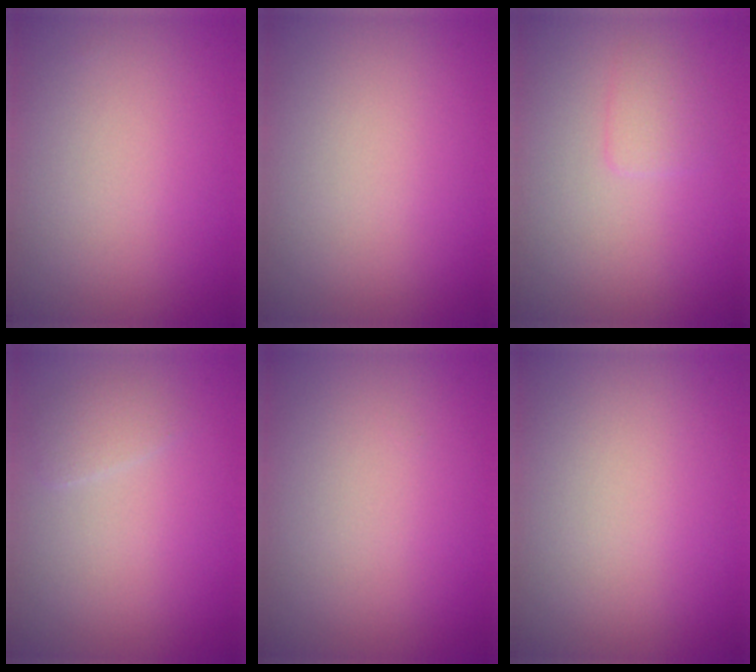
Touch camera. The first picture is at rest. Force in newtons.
{"total": 0.0}
{"total": 1.2, "press": 1.2, "slide": 0.1}
{"total": 1.2, "press": 1.2, "slide": 0.1}
{"total": 0.0}
{"total": 0.0}